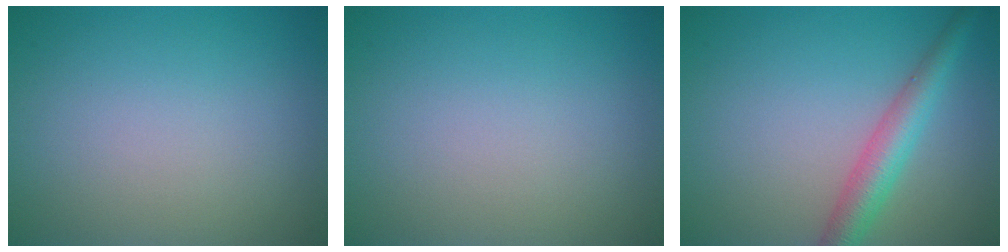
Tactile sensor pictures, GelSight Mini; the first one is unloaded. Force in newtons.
{"total": 0.0}
{"total": 3.8, "press": 3.8, "slide": 0.2}